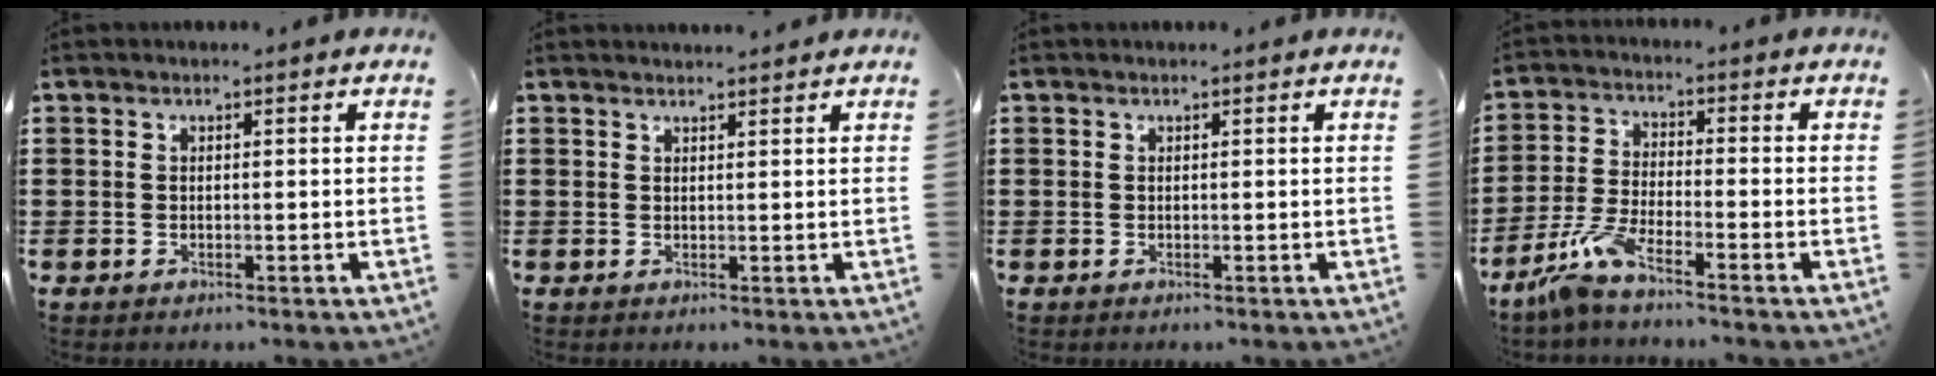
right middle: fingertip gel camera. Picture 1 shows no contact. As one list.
[{"total": 1.3, "force": [1.3, -0.1, 0.2], "torque": [0.002, -0.005, 0.022]}, {"total": 0.0}, {"total": 6.0, "force": [-4.7, 0.4, 3.7], "torque": [-0.094, -0.015, -0.094]}]